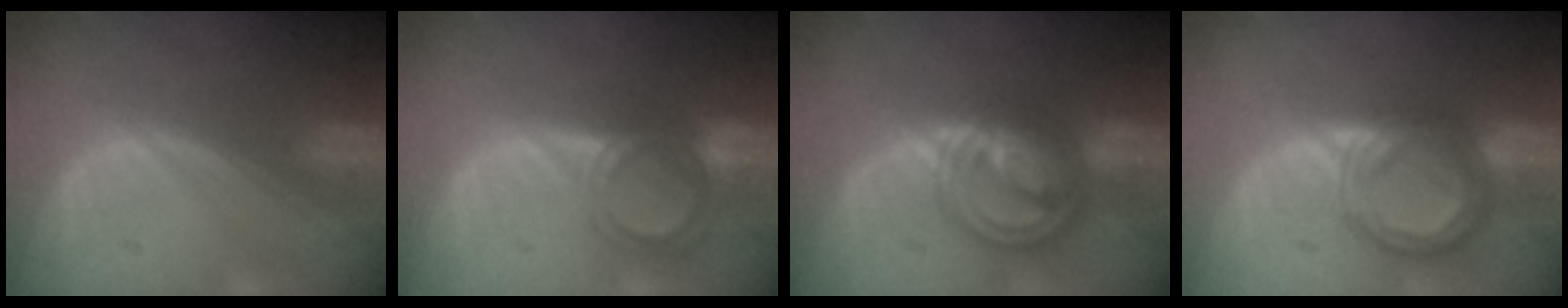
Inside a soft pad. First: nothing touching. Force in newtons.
{"total": 6.1, "press": 5.3, "slide": 3.0}
{"total": 8.0, "press": 8.0, "slide": 0.5}
{"total": 7.8, "press": 7.8, "slide": 0.5}